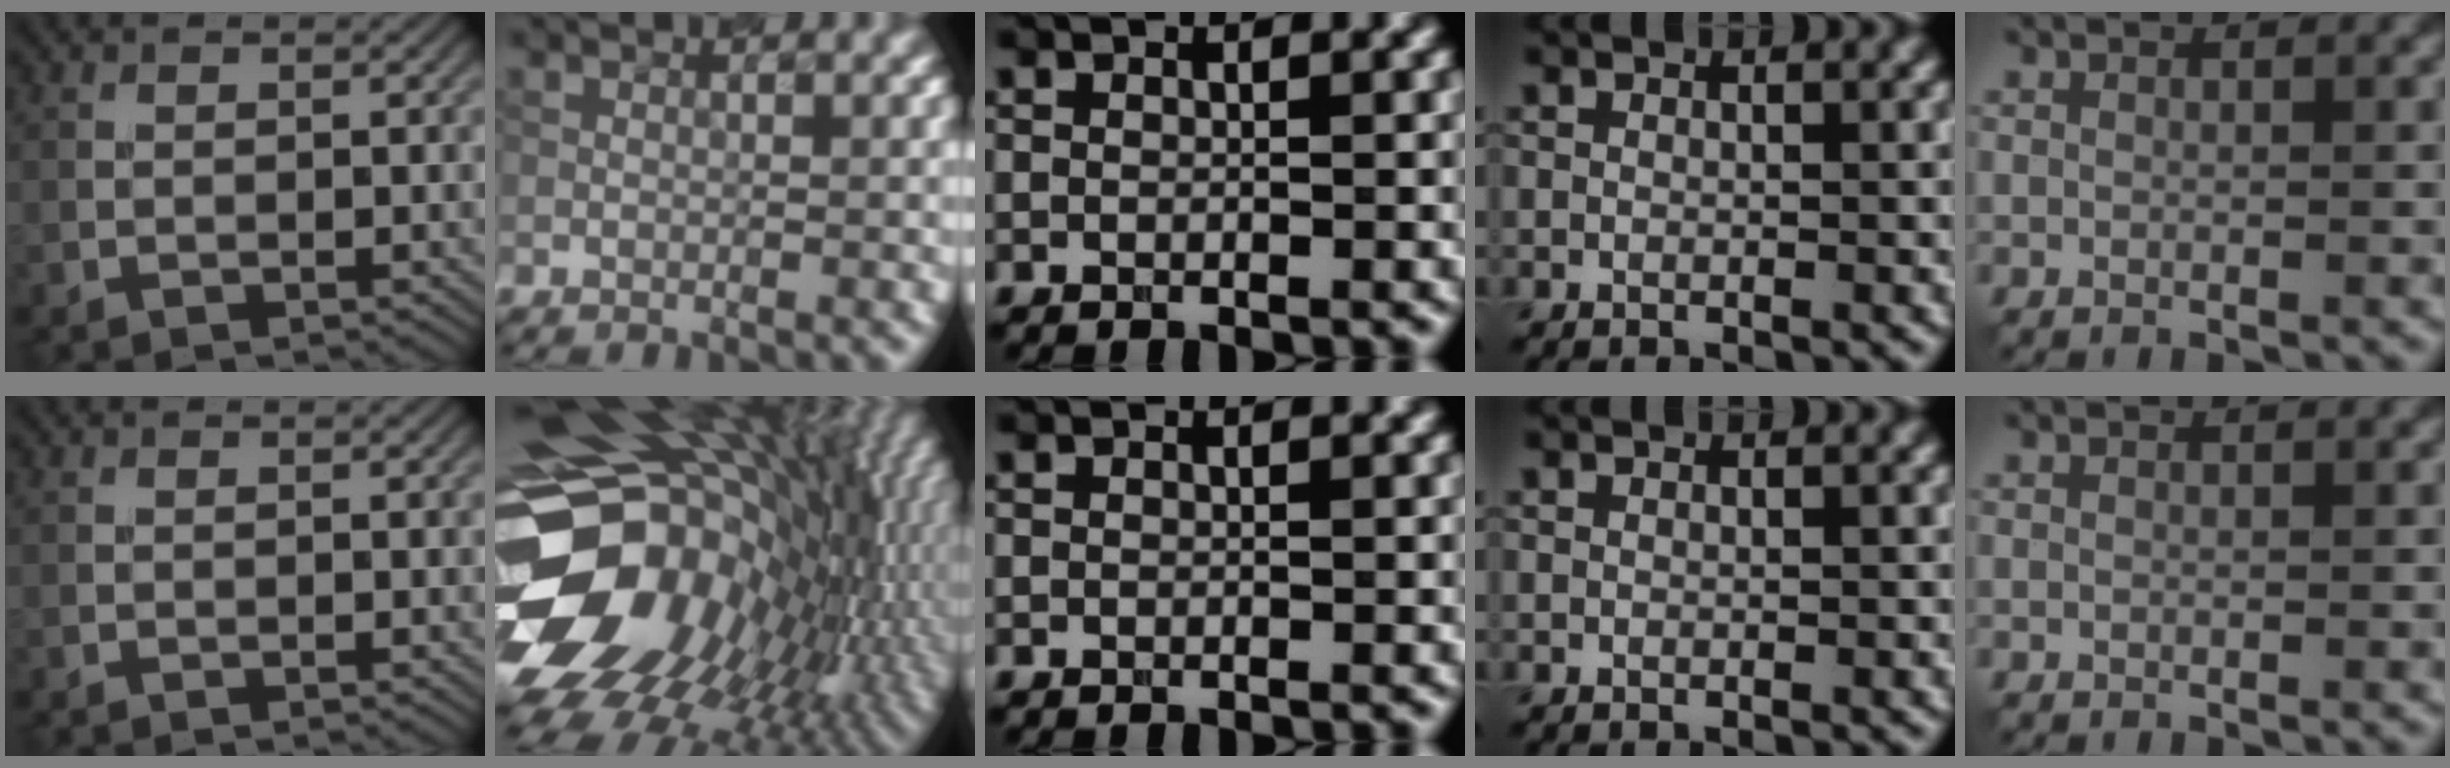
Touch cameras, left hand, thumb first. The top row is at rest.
{"index": {"total": 17.7, "force": [-1.5, 12.4, 12.5], "torque": [-0.223, -0.009, -0.022]}}